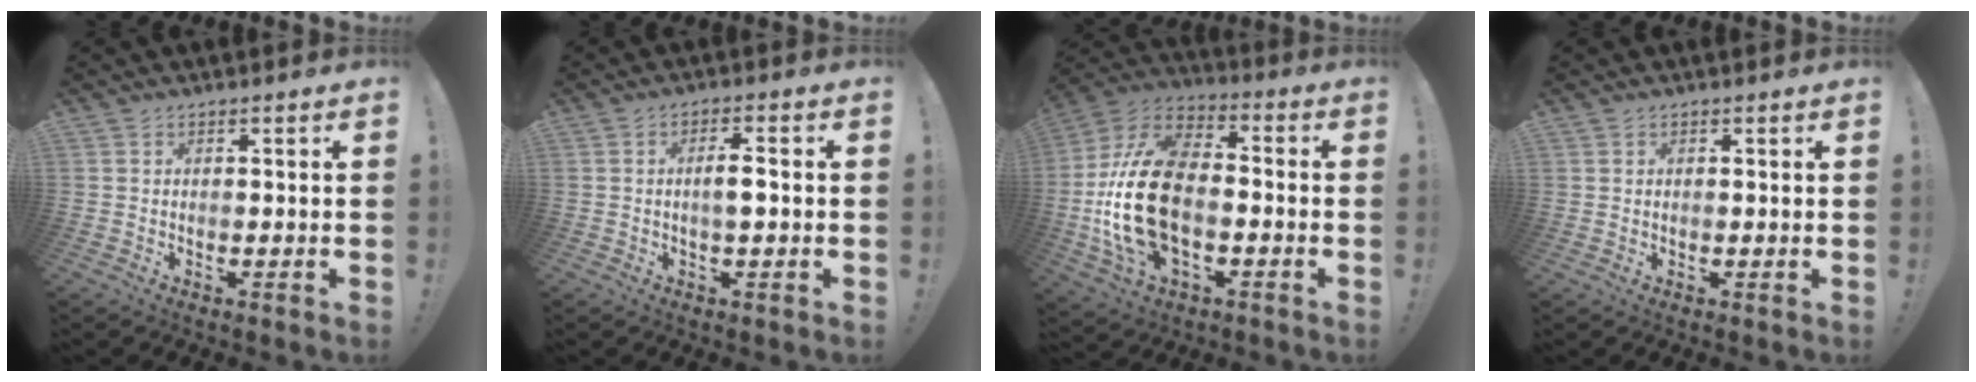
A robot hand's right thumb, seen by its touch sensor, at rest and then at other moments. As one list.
[{"total": 4.1, "force": [-0.3, 1.0, 4.0], "torque": [-0.064, 0.004, -0.010]}, {"total": 24.2, "force": [-3.5, 15.0, 18.7], "torque": [-0.362, 0.034, -0.047]}, {"total": 1.6, "force": [1.0, 1.3, 0.0], "torque": [0.010, -0.009, 0.016]}]